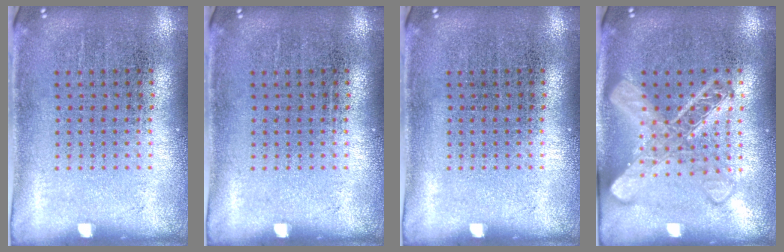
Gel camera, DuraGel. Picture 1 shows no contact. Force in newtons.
{"total": 0.0}
{"total": 0.0}
{"total": 2.7, "press": 2.6, "slide": 0.5}